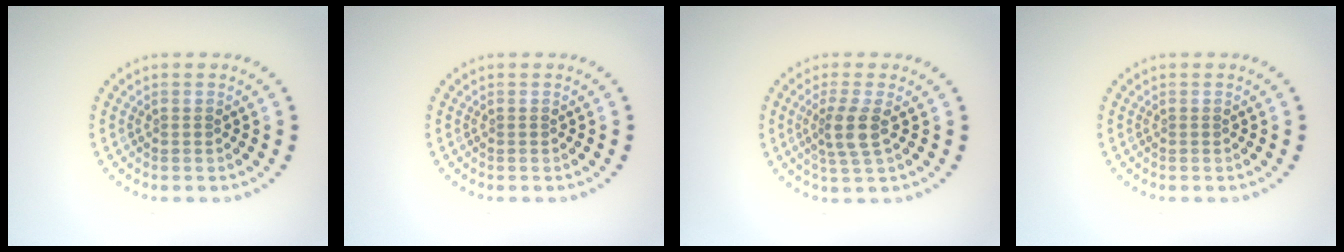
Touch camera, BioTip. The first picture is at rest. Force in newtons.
{"total": 0.0}
{"total": 2.7, "press": 2.2, "slide": 1.6}
{"total": 0.0}